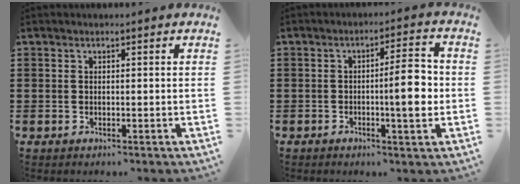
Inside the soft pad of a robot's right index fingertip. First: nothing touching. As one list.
[{"total": 7.3, "force": [-0.8, 1.7, 7.1], "torque": [-0.090, -0.012, -0.020]}]